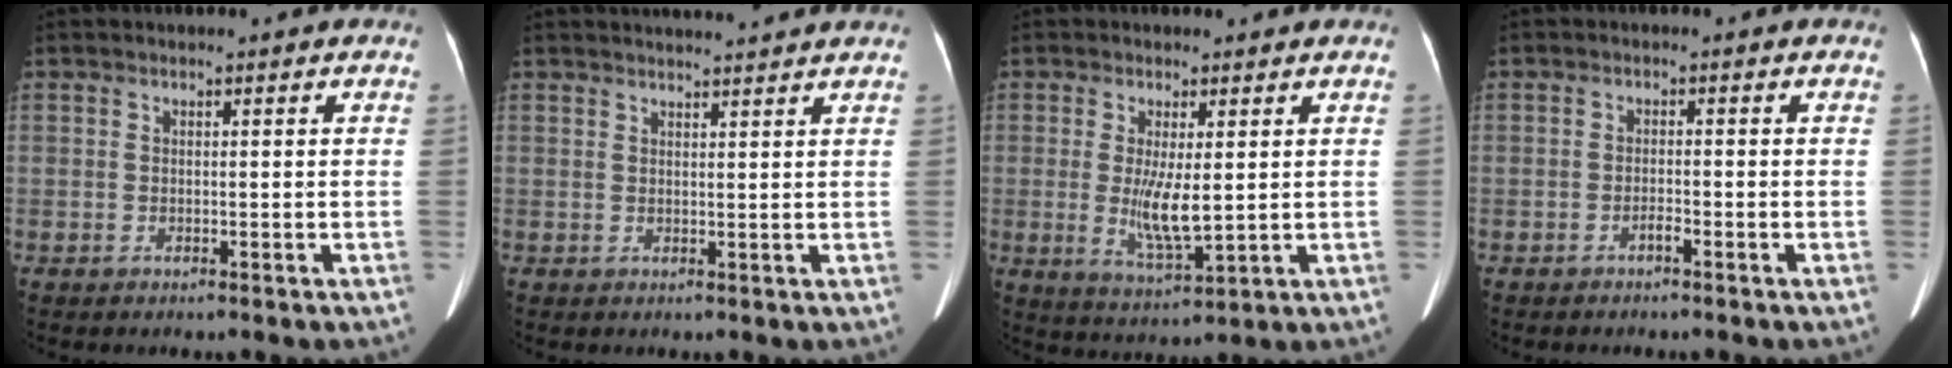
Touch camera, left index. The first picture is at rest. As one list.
[{"total": 5.8, "force": [5.5, -0.7, 1.7], "torque": [-0.021, 0.017, 0.064]}, {"total": 6.2, "force": [0.4, 1.3, 6.0], "torque": [-0.119, -0.017, 0.012]}, {"total": 1.1, "force": [-0.9, 0.0, 0.6], "torque": [-0.013, 0.002, -0.017]}]